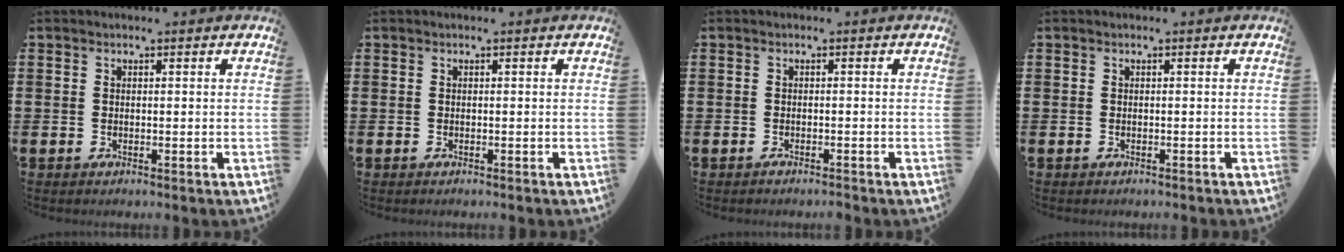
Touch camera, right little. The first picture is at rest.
{"total": 0.0}
{"total": 0.5, "force": [-0.5, 0.0, 0.0], "torque": [-0.002, -0.001, -0.010]}
{"total": 0.0}